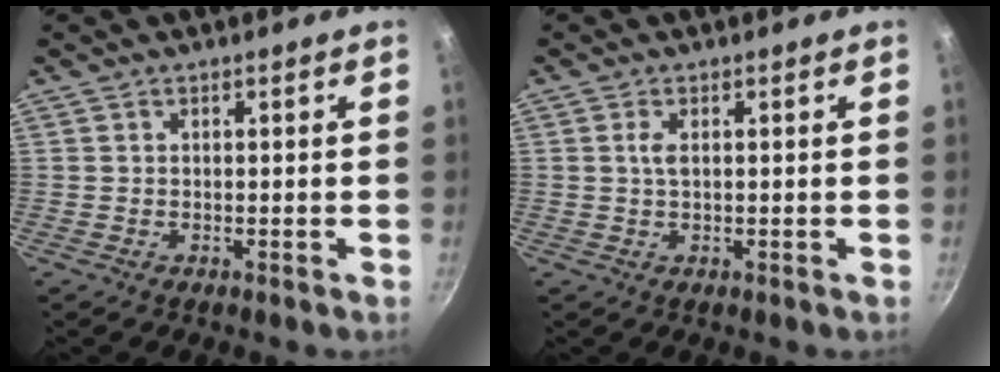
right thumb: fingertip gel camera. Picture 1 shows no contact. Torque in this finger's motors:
{"motor_torque": [0.51, 0.47, 0.54, 0.24, 0.01]}